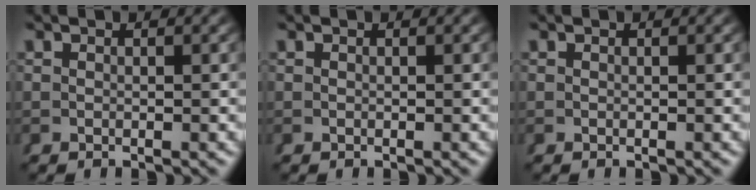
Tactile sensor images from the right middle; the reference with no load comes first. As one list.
[{"total": 0.0}, {"total": 0.0}]